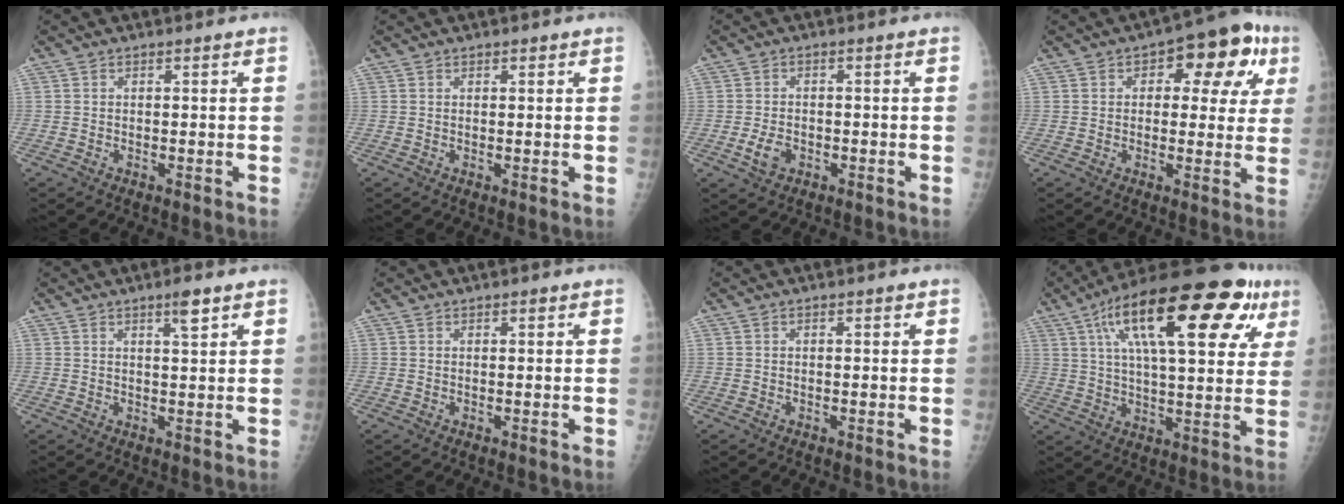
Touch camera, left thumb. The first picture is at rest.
{"total": 0.8, "force": [0.6, 0.5, 0.4], "torque": [0.001, -0.003, 0.006]}
{"total": 3.6, "force": [-1.3, 2.5, 2.3], "torque": [-0.042, 0.002, -0.022]}
{"total": 12.9, "force": [4.4, 6.8, 10.0], "torque": [-0.073, 0.016, 0.047]}
{"total": 3.5, "force": [2.2, 0.6, 2.7], "torque": [-0.039, -0.014, 0.035]}
{"total": 1.1, "force": [0.7, 0.5, 0.6], "torque": [-0.003, -0.002, 0.008]}
{"total": 1.1, "force": [0.6, 0.5, 0.8], "torque": [-0.006, 0.000, 0.006]}
{"total": 28.5, "force": [12.5, 10.2, 23.5], "torque": [-0.346, 0.012, 0.188]}